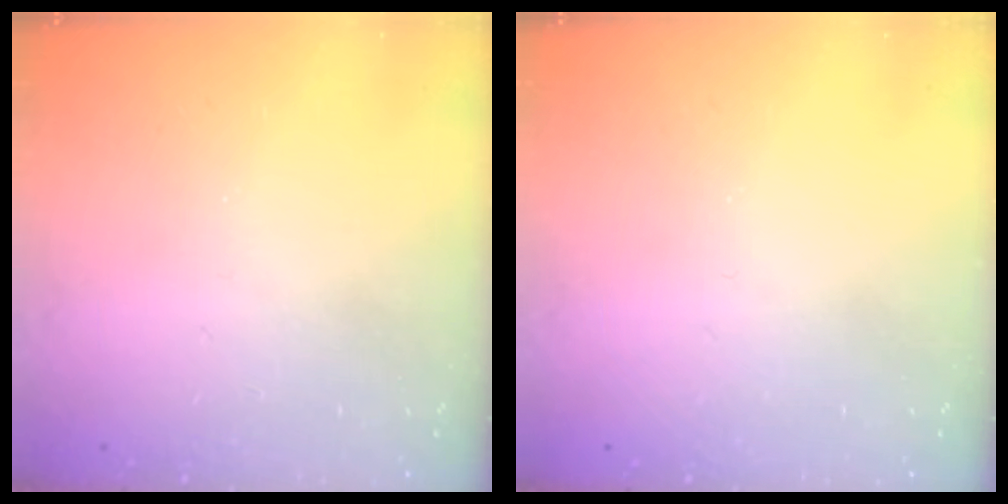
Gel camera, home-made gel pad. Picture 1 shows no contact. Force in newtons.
{"total": 0.0}